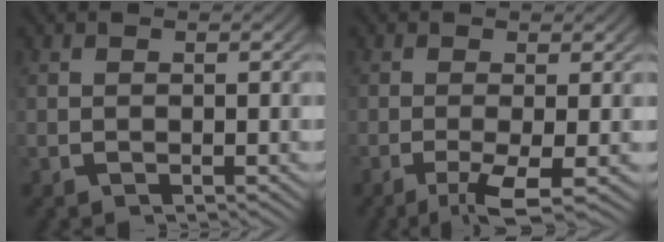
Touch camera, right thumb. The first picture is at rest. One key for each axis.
{"total": 3.8, "fx": -1.5, "fy": 1.4, "fz": 3.2, "tx": -0.066, "ty": -0.017, "tz": -0.022}